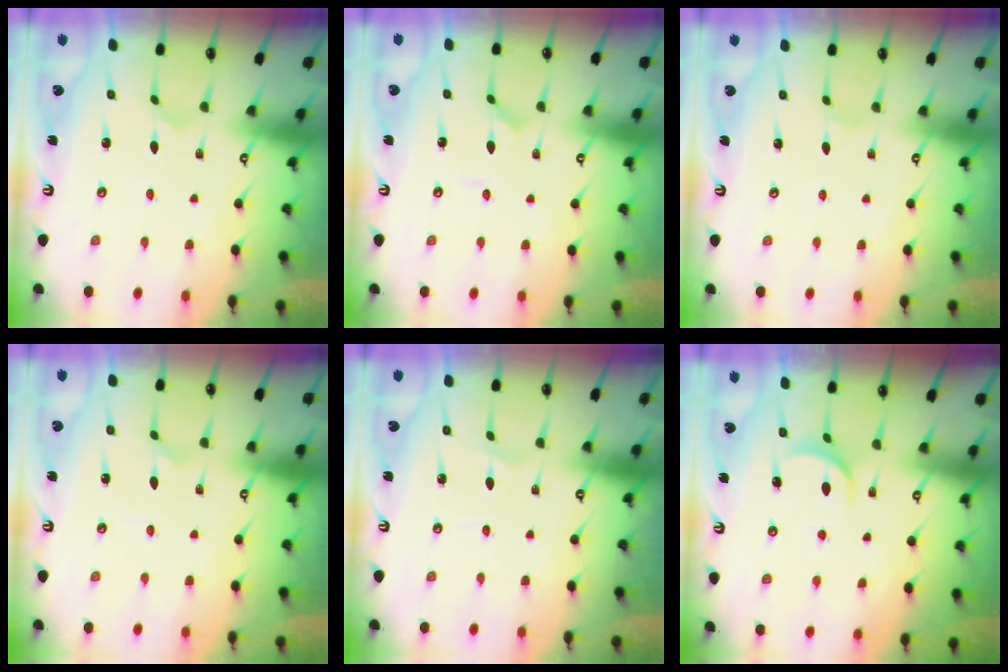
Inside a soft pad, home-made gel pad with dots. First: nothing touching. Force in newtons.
{"total": 0.9, "press": 0.9, "slide": 0.0}
{"total": 1.2, "press": 1.2, "slide": 0.1}
{"total": 2.2, "press": 2.2, "slide": 0.1}
{"total": 1.2, "press": 1.2, "slide": 0.0}
{"total": 4.9, "press": 4.8, "slide": 0.8}